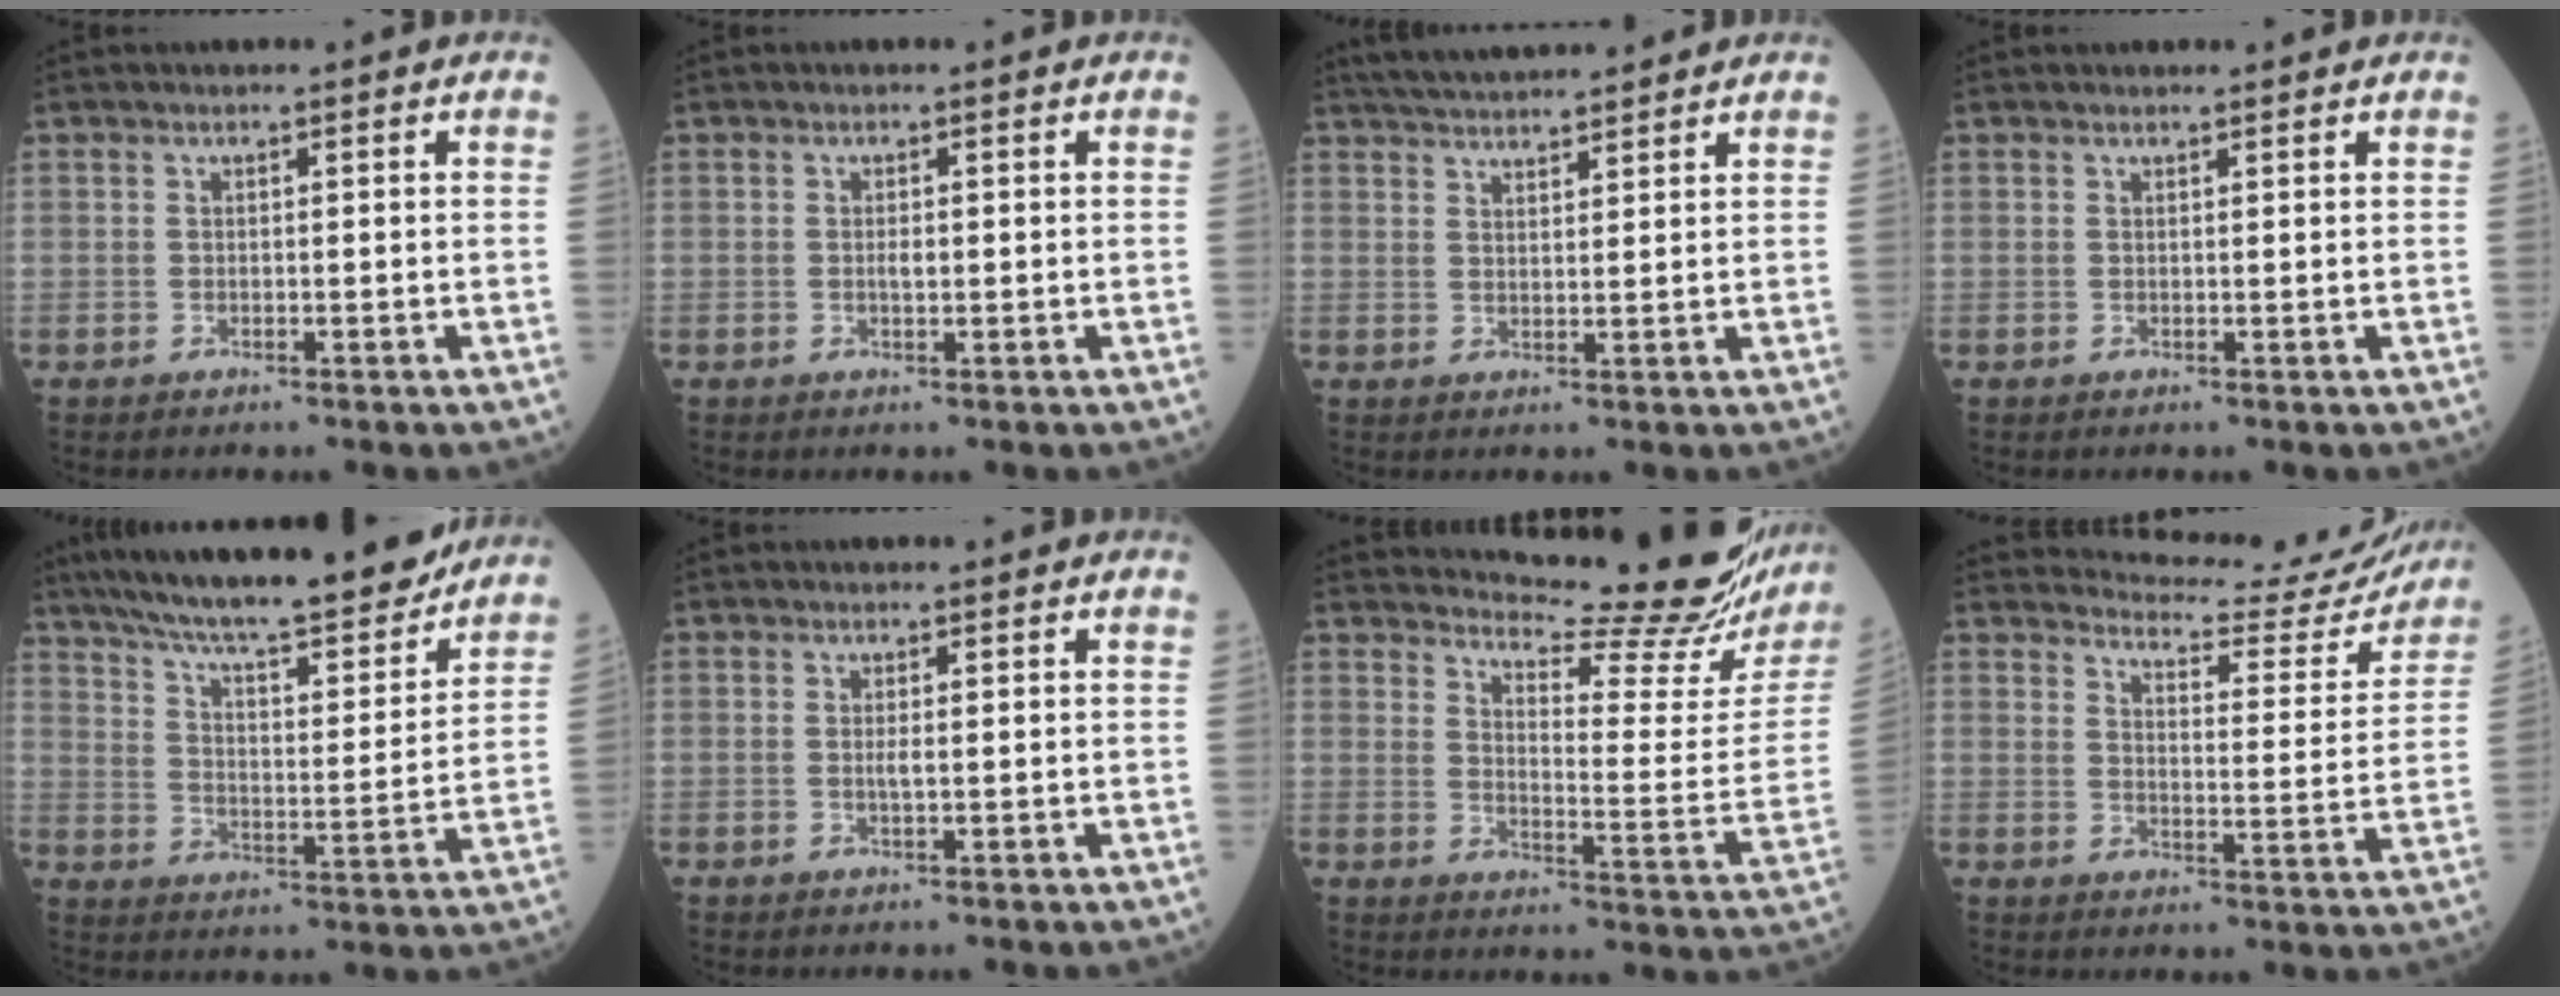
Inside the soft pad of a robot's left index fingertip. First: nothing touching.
{"total": 1.2, "force": [-0.2, 0.4, 1.1], "torque": [-0.020, -0.001, -0.002]}
{"total": 9.0, "force": [8.3, 1.0, 3.3], "torque": [-0.058, 0.030, 0.130]}
{"total": 1.2, "force": [1.2, 0.2, 0.2], "torque": [-0.009, 0.004, 0.015]}
{"total": 24.9, "force": [21.4, 3.8, 12.1], "torque": [-0.206, -0.003, 0.310]}
{"total": 1.1, "force": [-0.1, 0.1, 1.0], "torque": [-0.023, -0.002, -0.002]}
{"total": 21.2, "force": [19.6, 0.4, 8.0], "torque": [-0.121, -0.109, 0.239]}
{"total": 16.7, "force": [16.5, 1.9, 1.9], "torque": [-0.016, -0.072, 0.182]}